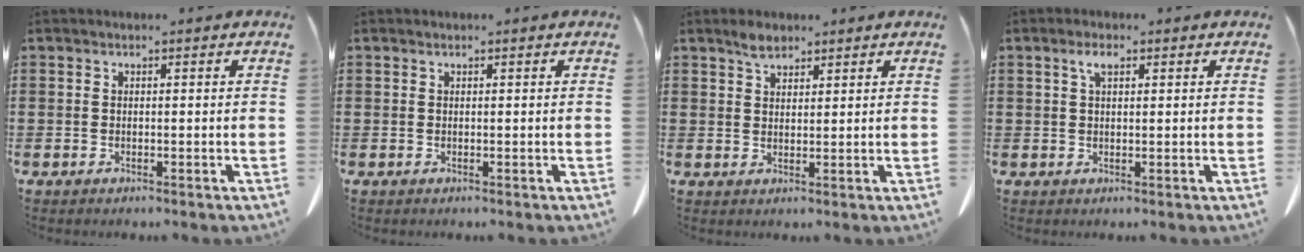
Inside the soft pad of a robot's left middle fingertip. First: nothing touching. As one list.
[{"total": 0.0}, {"total": 2.6, "force": [2.1, 1.1, 1.1], "torque": [-0.026, 0.003, 0.039]}, {"total": 2.5, "force": [1.2, 0.9, 2.1], "torque": [-0.046, 0.006, 0.019]}]